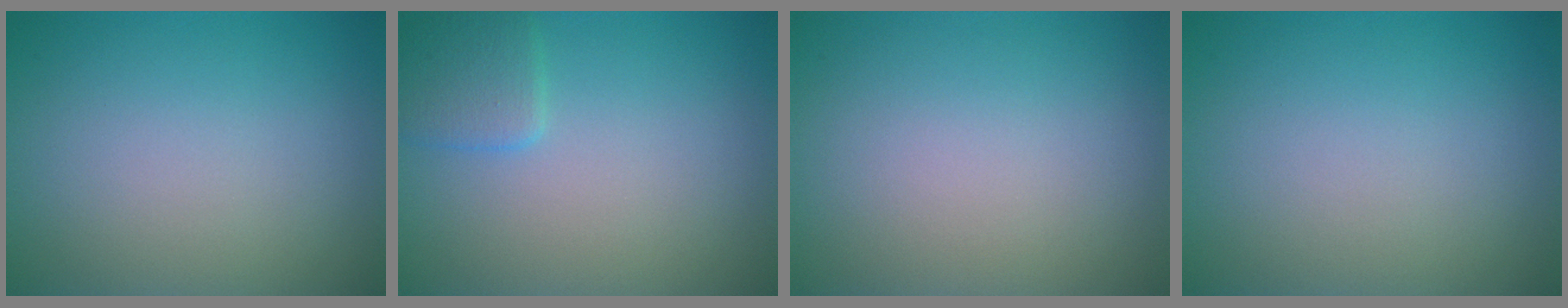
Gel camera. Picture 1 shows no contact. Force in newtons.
{"total": 2.1, "press": 2.1, "slide": 0.1}
{"total": 0.0}
{"total": 0.0}